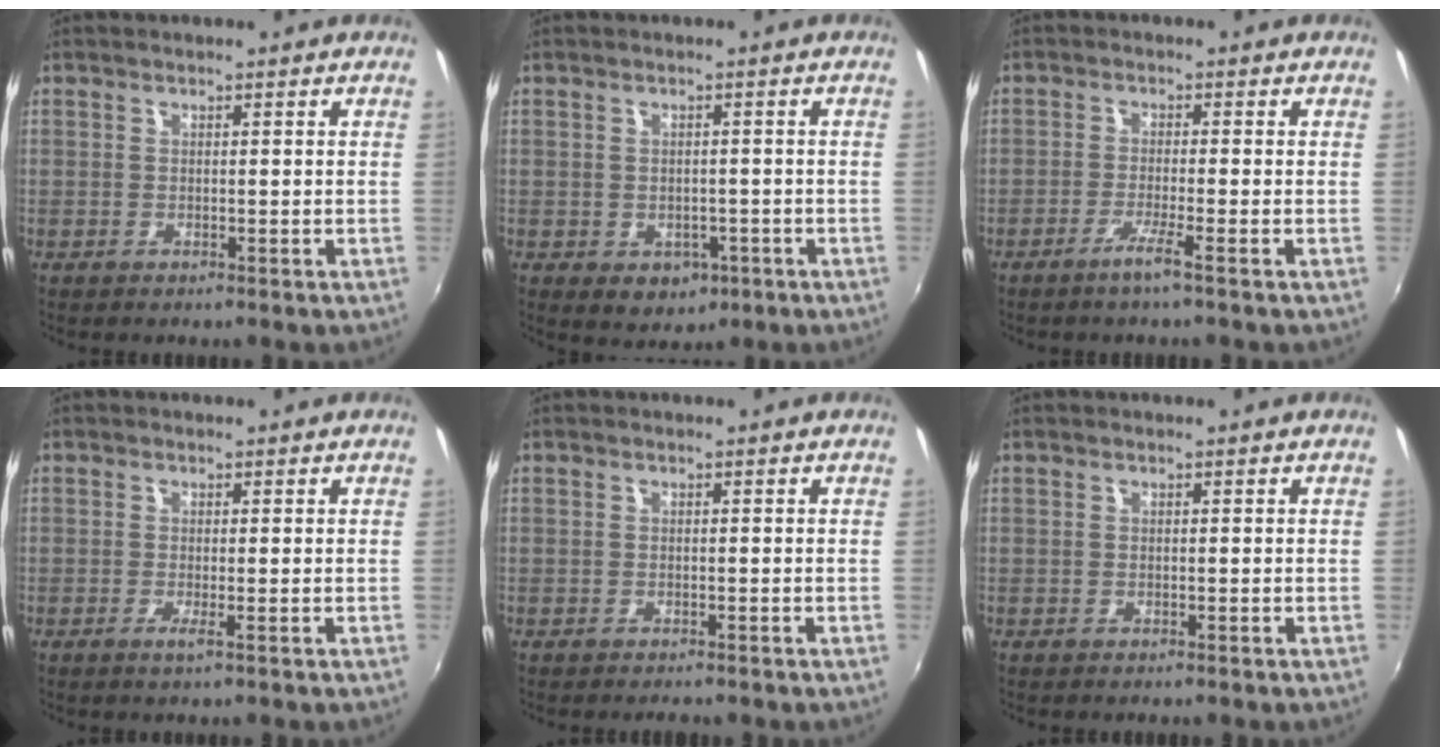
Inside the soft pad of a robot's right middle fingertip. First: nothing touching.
{"total": 5.1, "force": [-2.0, 4.0, 2.5], "torque": [-0.052, -0.009, -0.015]}
{"total": 3.1, "force": [-2.1, -0.8, 2.2], "torque": [-0.053, -0.006, -0.042]}
{"total": 1.0, "force": [-0.3, -0.4, 0.9], "torque": [-0.019, -0.006, -0.008]}
{"total": 1.1, "force": [-1.1, 0.3, 0.3], "torque": [-0.010, -0.006, -0.014]}
{"total": 0.0}